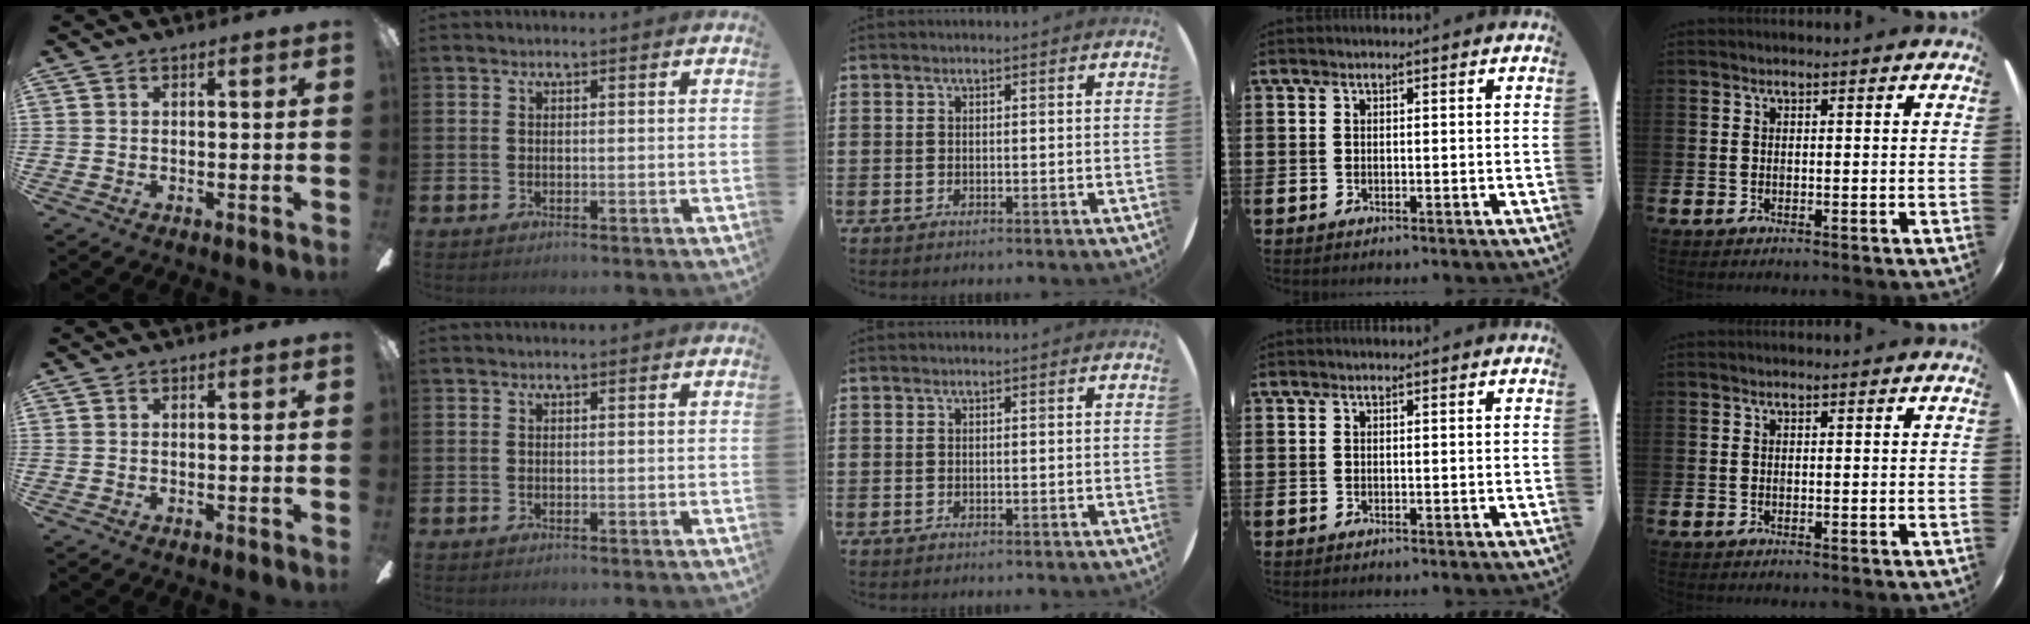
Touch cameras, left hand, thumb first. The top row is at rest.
{}